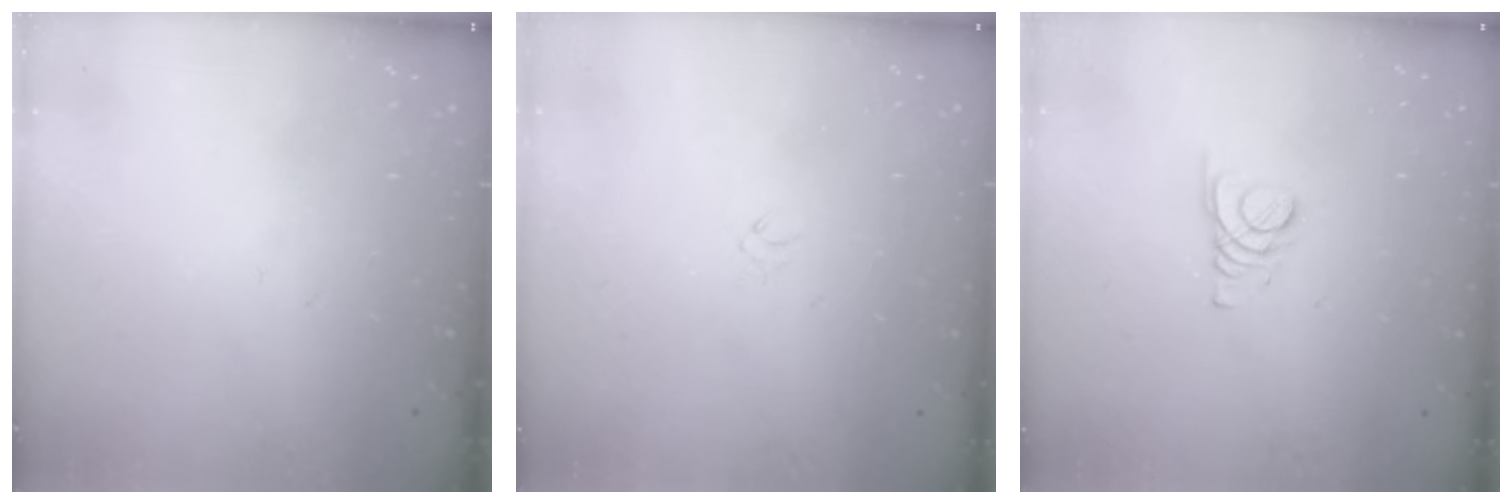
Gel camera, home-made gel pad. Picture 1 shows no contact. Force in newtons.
{"total": 0.9, "press": 0.8, "slide": 0.4}
{"total": 1.8, "press": 1.8, "slide": 0.2}